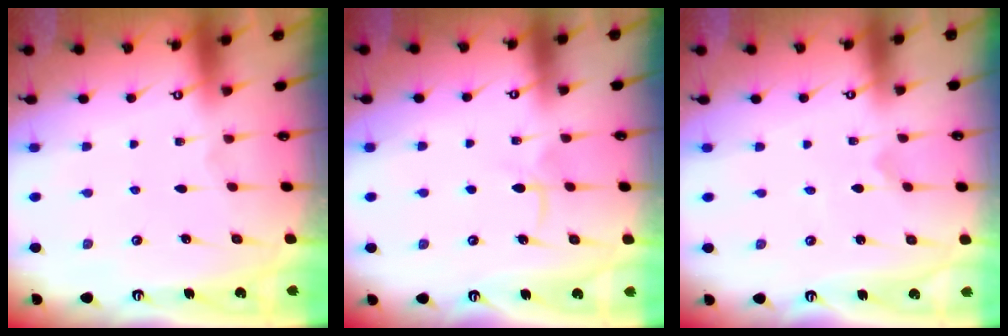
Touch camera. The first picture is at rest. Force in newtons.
{"total": 5.1, "press": 5.1, "slide": 0.7}
{"total": 0.0}